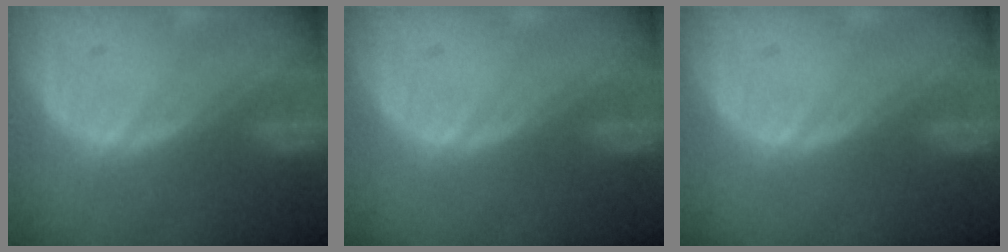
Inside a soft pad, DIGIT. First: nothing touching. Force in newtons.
{"total": 0.0}
{"total": 0.0}